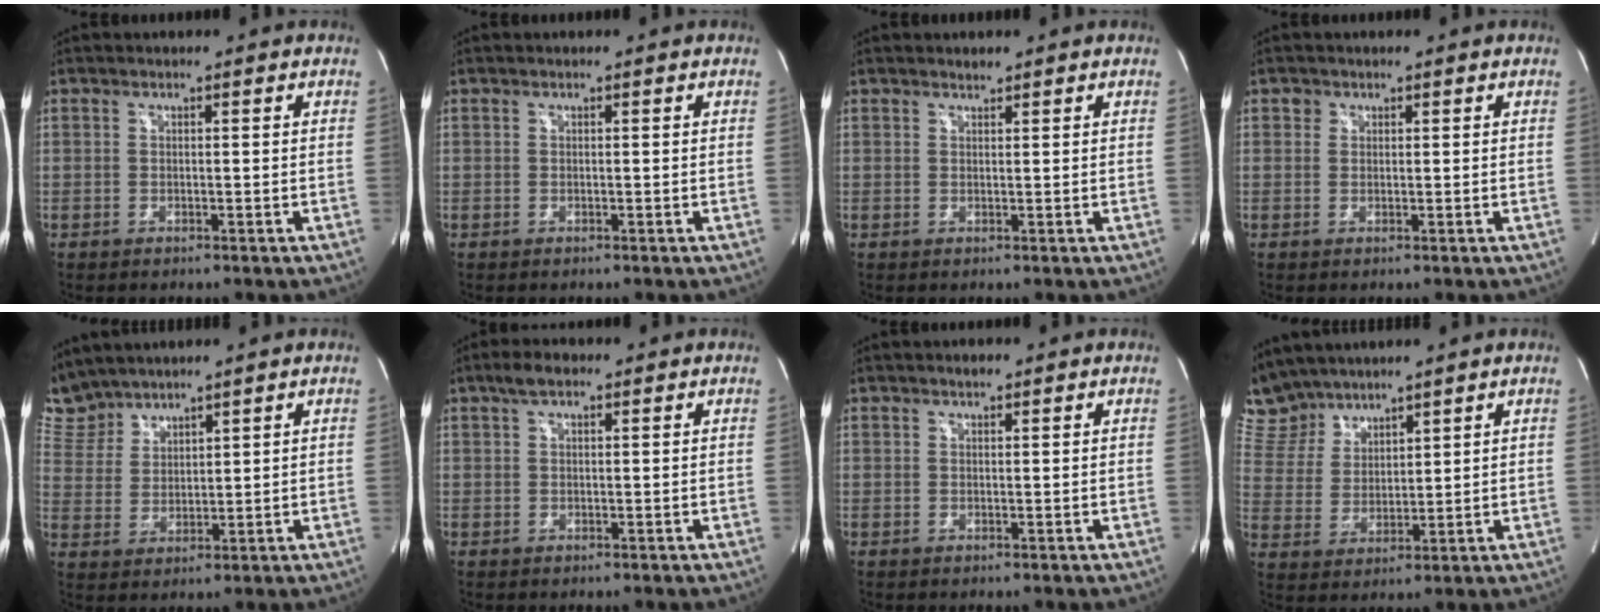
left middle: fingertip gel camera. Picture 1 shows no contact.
{"total": 0.0}
{"total": 0.8, "force": [0.8, 0.1, 0.1], "torque": [-0.010, -0.002, 0.014]}
{"total": 0.9, "force": [0.5, 0.8, 0.0], "torque": [0.009, -0.001, 0.004]}
{"total": 7.1, "force": [7.0, 1.5, 0.3], "torque": [-0.023, 0.013, 0.158]}
{"total": 2.8, "force": [1.8, 1.2, 1.9], "torque": [-0.041, 0.014, 0.033]}
{"total": 0.9, "force": [0.7, 0.3, 0.4], "torque": [-0.013, 0.002, 0.013]}
{"total": 8.7, "force": [8.3, 2.7, 0.7], "torque": [-0.030, 0.016, 0.183]}